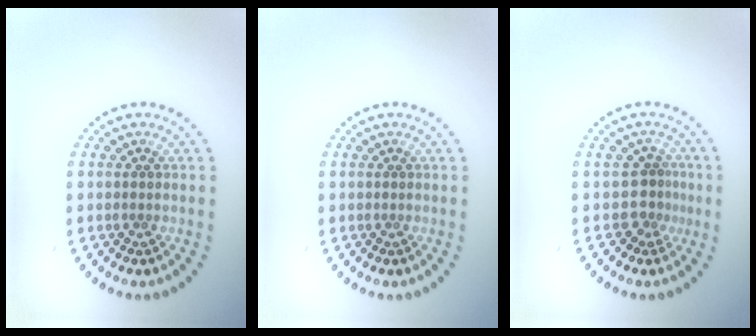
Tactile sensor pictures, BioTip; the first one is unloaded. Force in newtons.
{"total": 0.0}
{"total": 2.0, "press": 1.3, "slide": 1.6}